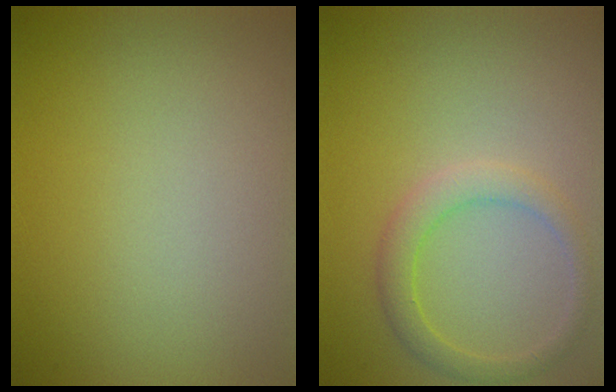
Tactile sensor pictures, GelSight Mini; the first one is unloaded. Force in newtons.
{"total": 2.3, "press": 2.3, "slide": 0.2}